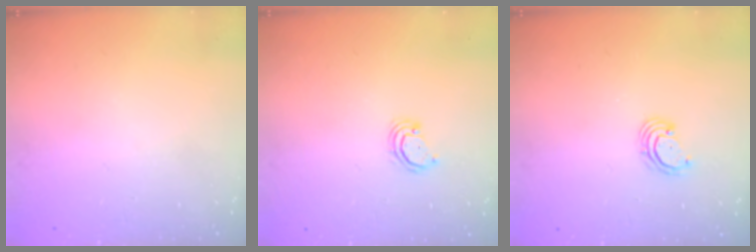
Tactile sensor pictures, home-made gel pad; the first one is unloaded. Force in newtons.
{"total": 2.8, "press": 2.8, "slide": 0.2}
{"total": 2.5, "press": 2.5, "slide": 0.3}